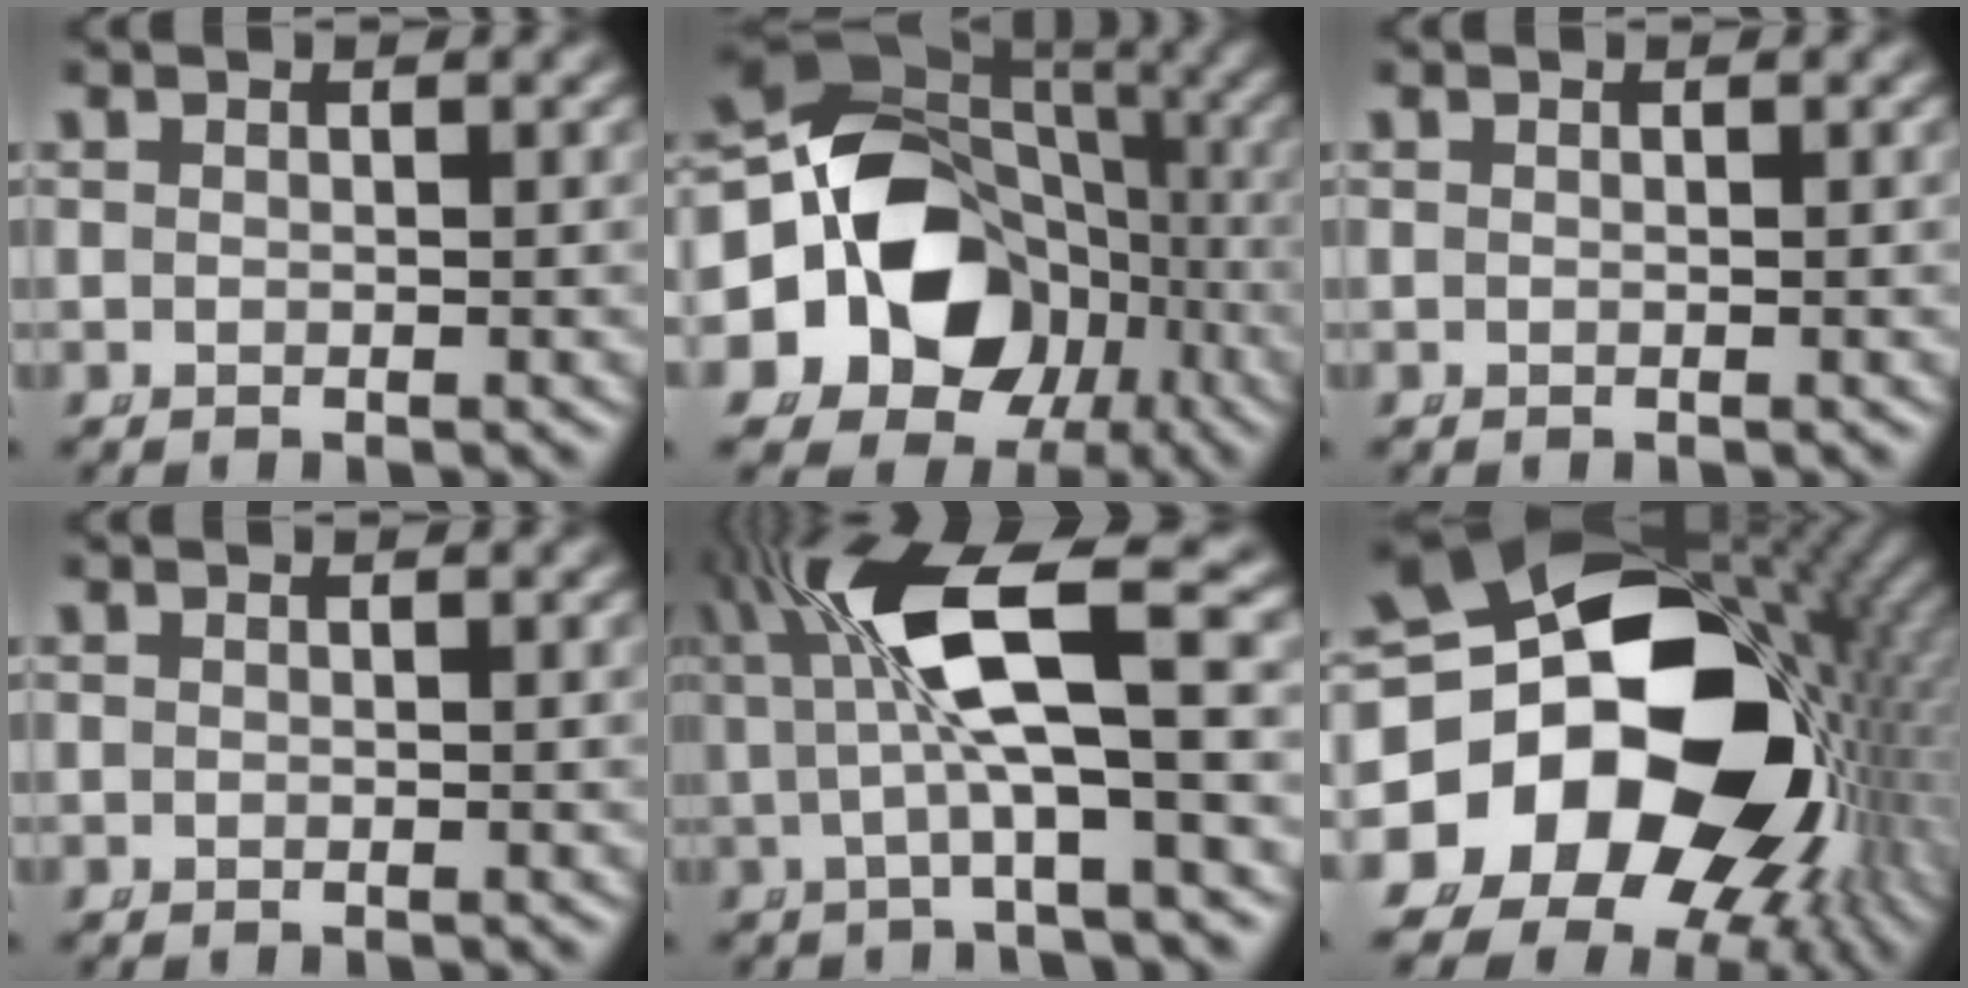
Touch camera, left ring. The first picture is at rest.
{"total": 19.0, "force": [-3.1, 15.4, 10.6], "torque": [-0.177, -0.041, -0.047]}
{"total": 0.0}
{"total": 0.0}
{"total": 8.5, "force": [1.7, 2.7, 7.8], "torque": [-0.140, 0.012, 0.023]}
{"total": 34.2, "force": [-3.7, 24.1, 23.9], "torque": [-0.412, -0.086, -0.039]}